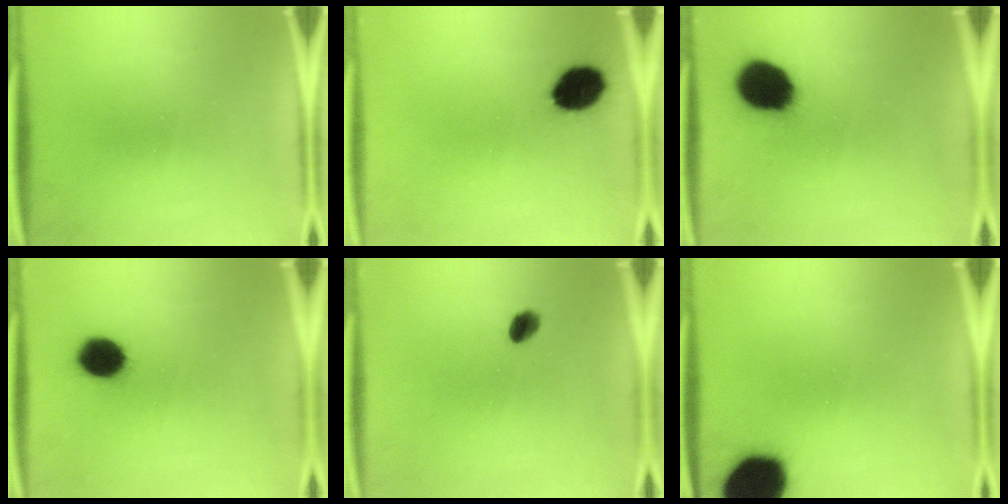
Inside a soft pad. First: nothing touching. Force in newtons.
{"total": 8.6}
{"total": 13.7}
{"total": 8.3}
{"total": 2.8}
{"total": 19.0}